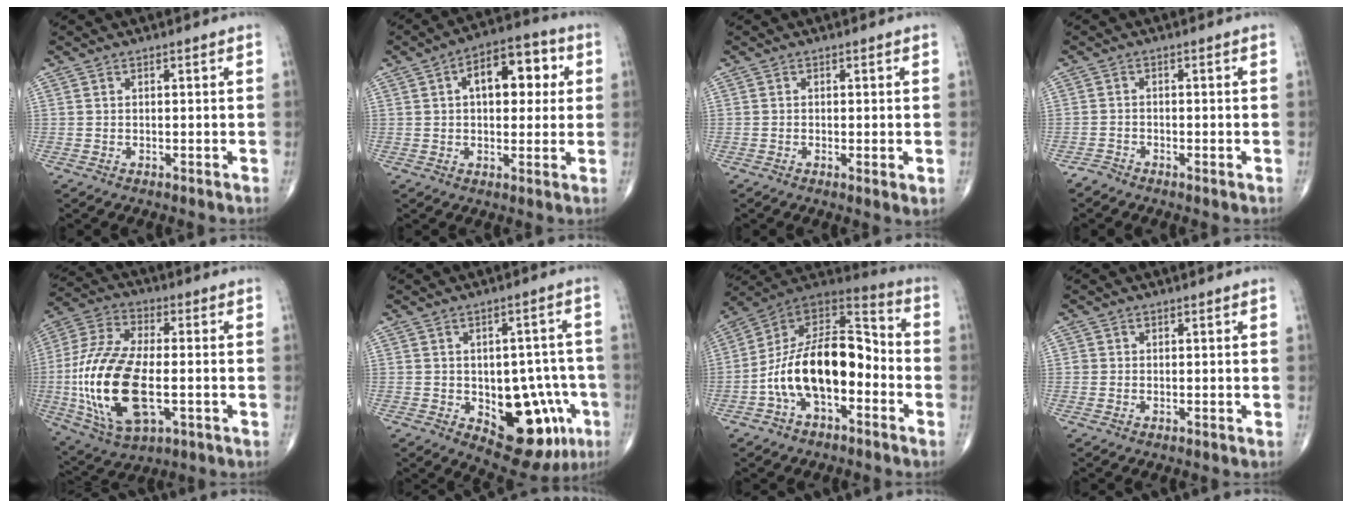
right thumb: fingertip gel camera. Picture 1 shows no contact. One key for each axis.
{"total": 12.5, "fx": 3.0, "fy": 6.9, "fz": 9.9, "tx": -0.109, "ty": 0.019, "tz": 0.038}
{"total": 2.0, "fx": -0.3, "fy": 0.4, "fz": 1.9, "tx": -0.039, "ty": -0.009, "tz": -0.008}
{"total": 1.3, "fx": -1.3, "fy": 0.4, "fz": 0.3, "tx": -0.003, "ty": -0.003, "tz": -0.028}
{"total": 21.9, "fx": -3.5, "fy": 10.5, "fz": 18.9, "tx": -0.409, "ty": 0.003, "tz": -0.052}
{"total": 16.0, "fx": -5.0, "fy": 8.8, "fz": 12.4, "tx": -0.111, "ty": 0.021, "tz": -0.047}
{"total": 18.7, "fx": -4.6, "fy": 10.0, "fz": 15.1, "tx": -0.241, "ty": 0.065, "tz": -0.084}
{"total": 0.7, "fx": 0.1, "fy": 0.7, "fz": 0.1, "tx": 0.005, "ty": 0.003, "tz": 0.001}